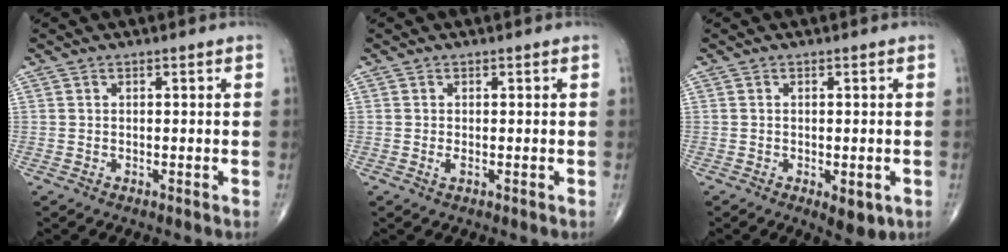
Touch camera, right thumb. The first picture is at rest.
{"total": 0.9, "force": [-0.2, 0.3, 0.8], "torque": [-0.016, -0.002, -0.002]}
{"total": 4.4, "force": [-1.5, 2.0, 3.7], "torque": [-0.039, -0.005, -0.012]}